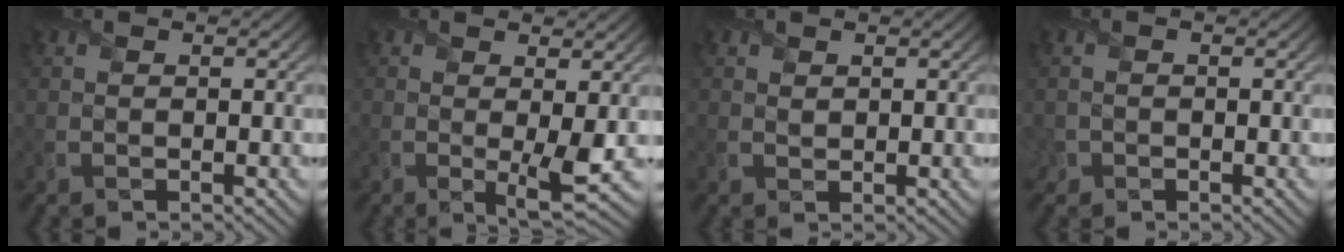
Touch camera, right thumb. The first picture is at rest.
{"total": 3.4, "force": [0.1, 0.5, 3.3], "torque": [-0.065, -0.012, 0.003]}
{"total": 0.9, "force": [0.7, 0.6, 0.3], "torque": [-0.010, -0.002, 0.016]}
{"total": 1.4, "force": [-0.8, 1.1, 0.3], "torque": [-0.006, -0.007, -0.019]}